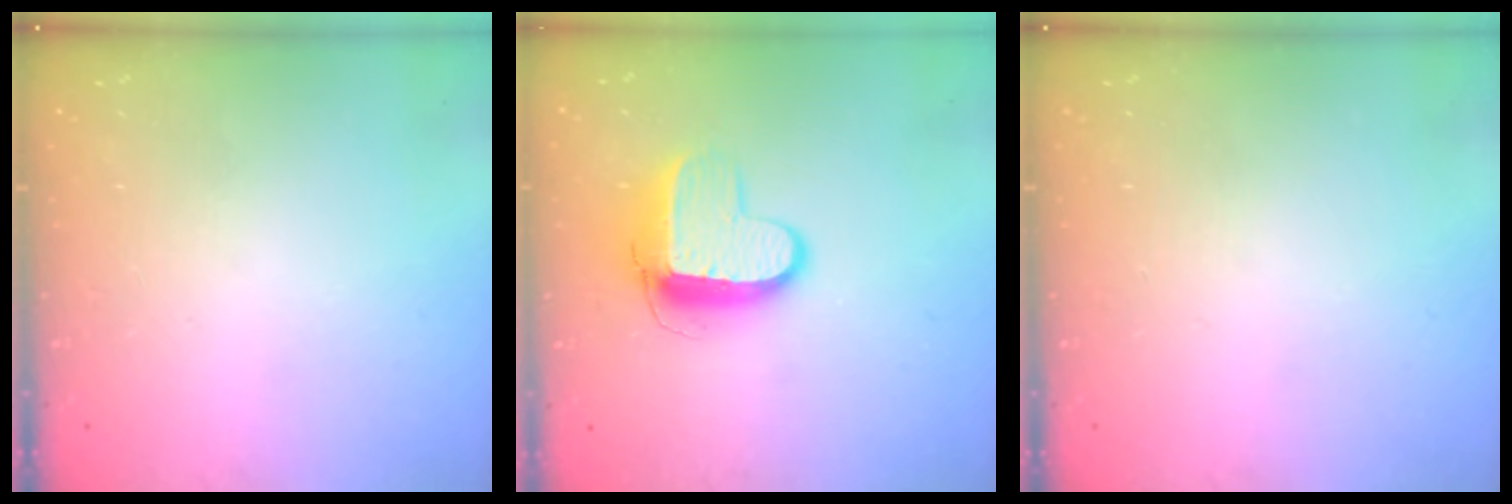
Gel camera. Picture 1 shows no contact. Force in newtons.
{"total": 10.3, "press": 10.2, "slide": 1.0}
{"total": 0.0}